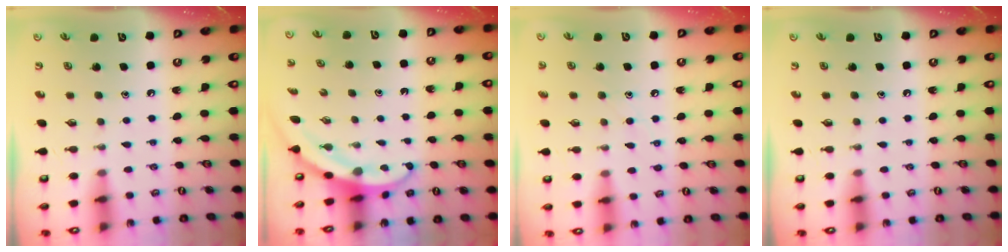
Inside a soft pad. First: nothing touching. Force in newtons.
{"total": 3.2, "press": 3.2, "slide": 0.1}
{"total": 6.4, "press": 6.4, "slide": 0.3}
{"total": 0.0}